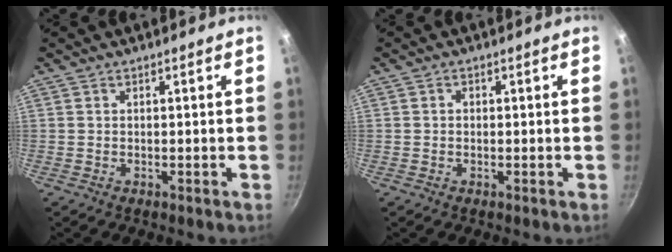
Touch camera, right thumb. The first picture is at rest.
{"total": 1.0, "force": [0.0, 0.9, 0.5], "torque": [-0.007, 0.005, -0.001]}